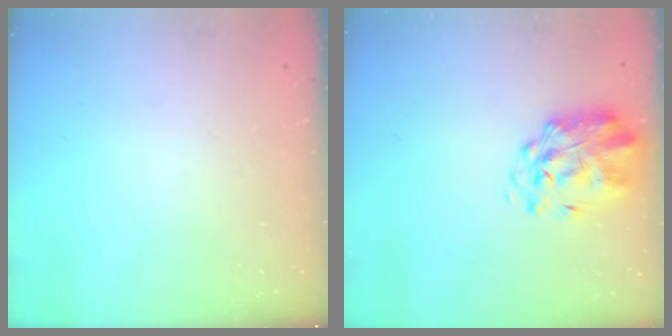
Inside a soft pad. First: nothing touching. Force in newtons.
{"total": 2.0, "press": 1.8, "slide": 0.9}